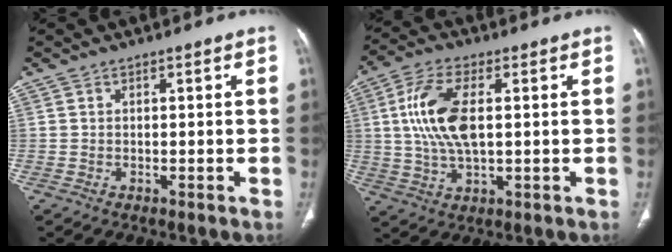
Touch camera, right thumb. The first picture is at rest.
{"total": 12.2, "force": [1.7, 5.5, 10.7], "torque": [-0.229, 0.004, 0.036]}